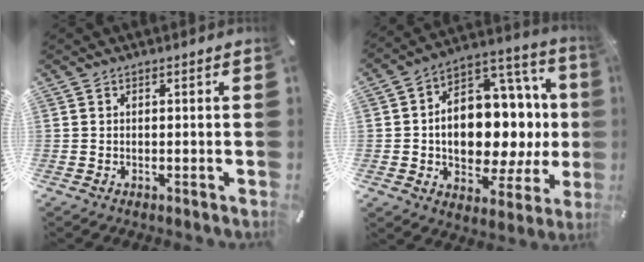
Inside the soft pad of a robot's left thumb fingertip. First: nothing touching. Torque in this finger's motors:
{"motor_torque": [2.50, 2.51, 0.66, 0.26, 0.47]}